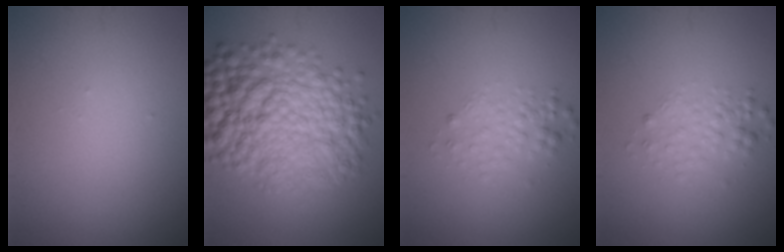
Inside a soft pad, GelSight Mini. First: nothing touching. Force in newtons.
{"total": 9.7, "press": 9.7, "slide": 0.1}
{"total": 1.9, "press": 1.9, "slide": 0.1}
{"total": 1.9, "press": 1.9, "slide": 0.1}